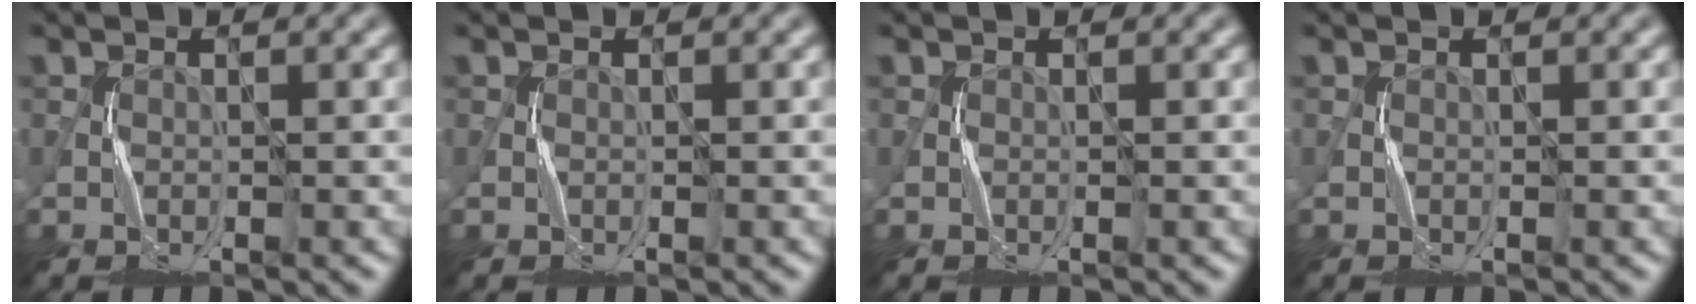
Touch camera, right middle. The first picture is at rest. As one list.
[{"total": 0.0}, {"total": 0.0}, {"total": 0.0}]